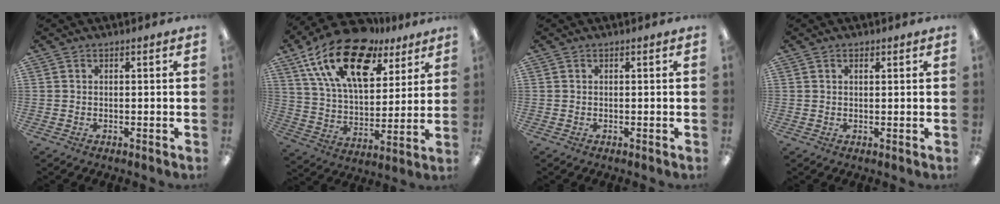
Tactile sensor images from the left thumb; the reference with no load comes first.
{"total": 22.2, "force": [13.2, 11.2, 13.9], "torque": [-0.261, -0.068, 0.229]}
{"total": 0.0}
{"total": 1.1, "force": [0.6, 0.6, 0.7], "torque": [-0.007, -0.002, 0.010]}